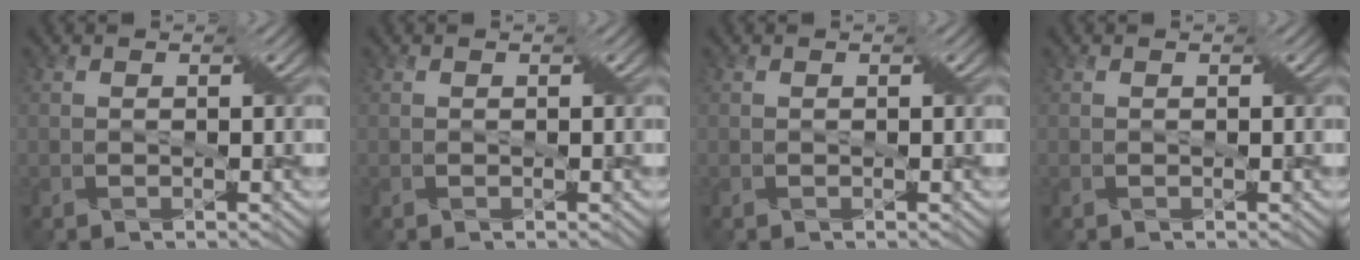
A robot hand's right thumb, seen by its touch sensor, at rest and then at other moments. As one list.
[{"total": 0.0}, {"total": 0.0}, {"total": 0.0}]